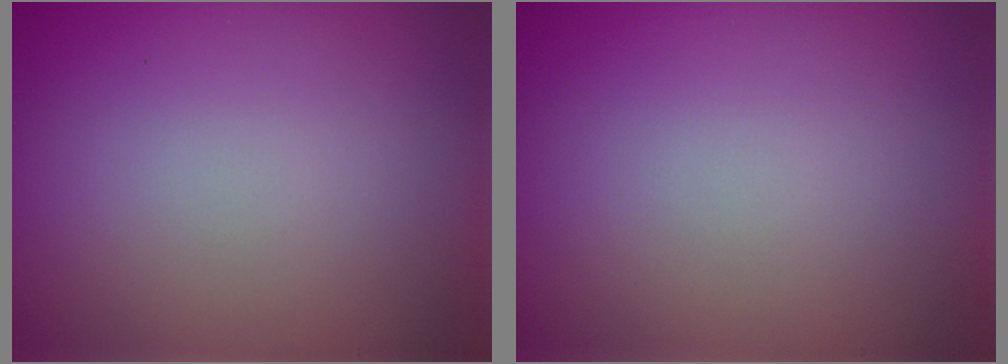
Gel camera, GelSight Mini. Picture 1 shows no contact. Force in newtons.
{"total": 0.0}